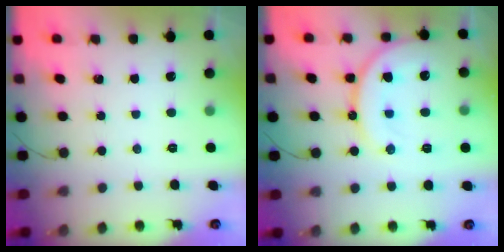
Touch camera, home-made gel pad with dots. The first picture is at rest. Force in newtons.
{"total": 15.5, "press": 15.4, "slide": 2.0}